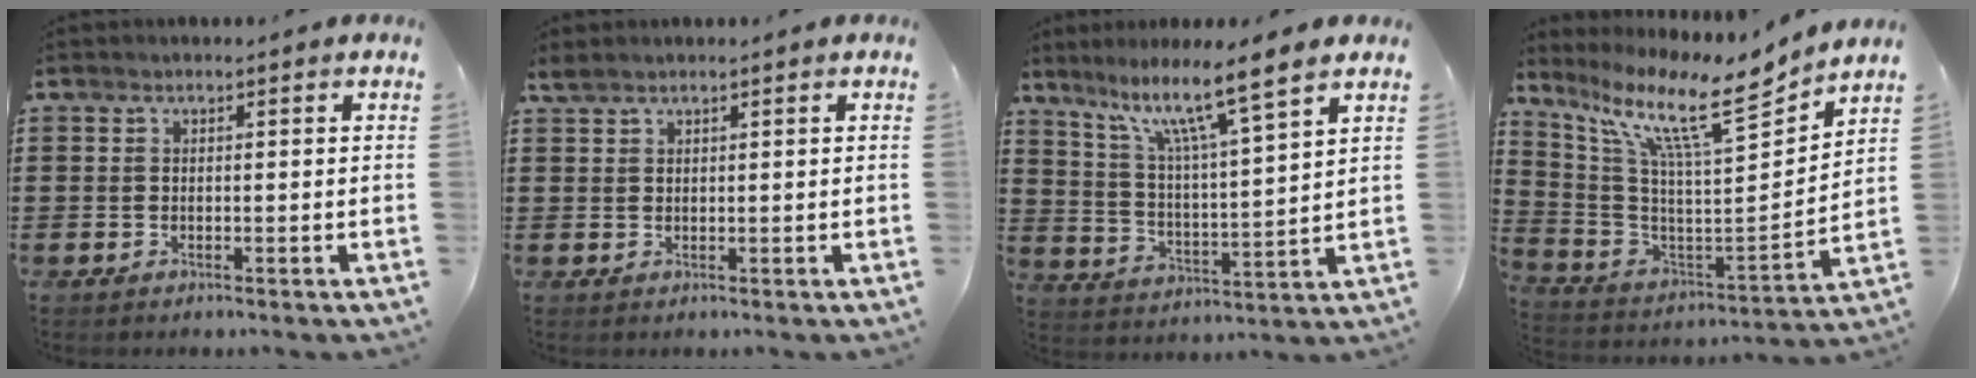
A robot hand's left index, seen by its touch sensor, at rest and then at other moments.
{"total": 1.3, "force": [1.2, 0.3, 0.5], "torque": [-0.014, 0.001, 0.023]}
{"total": 9.1, "force": [7.0, 0.0, 5.9], "torque": [-0.131, -0.043, 0.110]}
{"total": 12.5, "force": [9.0, 1.8, 8.4], "torque": [-0.190, -0.059, 0.143]}